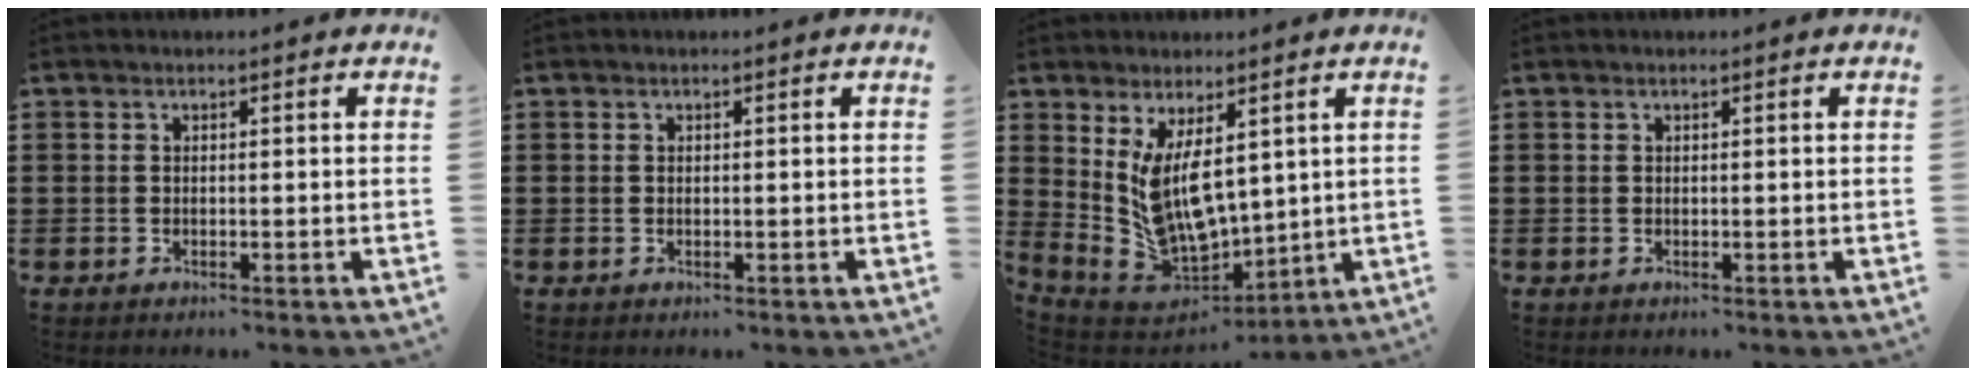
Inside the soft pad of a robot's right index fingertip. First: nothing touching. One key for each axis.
{"total": 0.0}
{"total": 10.3, "fx": 2.6, "fy": 5.8, "fz": 8.2, "tx": -0.191, "ty": -0.033, "tz": 0.050}
{"total": 0.0}